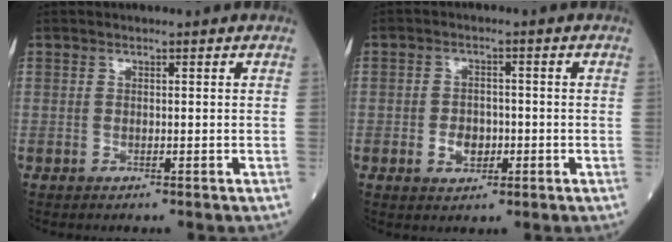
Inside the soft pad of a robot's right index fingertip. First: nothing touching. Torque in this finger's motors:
{"motor_torque": [0.14, -0.04, 0.15, 0.04]}